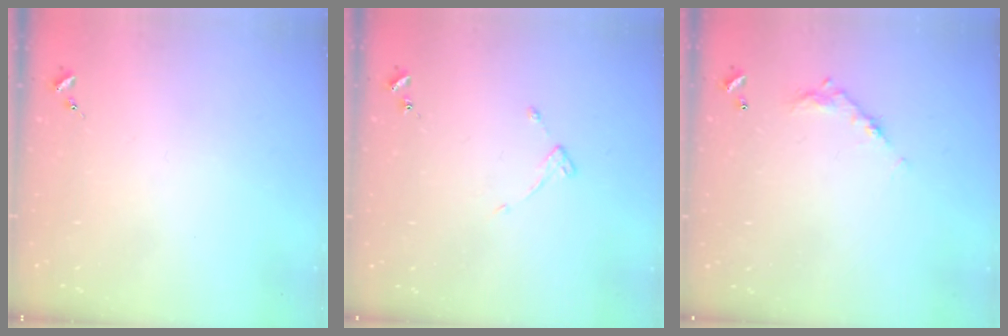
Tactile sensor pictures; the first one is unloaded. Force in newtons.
{"total": 3.6, "press": 3.6, "slide": 0.5}
{"total": 8.4, "press": 8.4, "slide": 0.4}